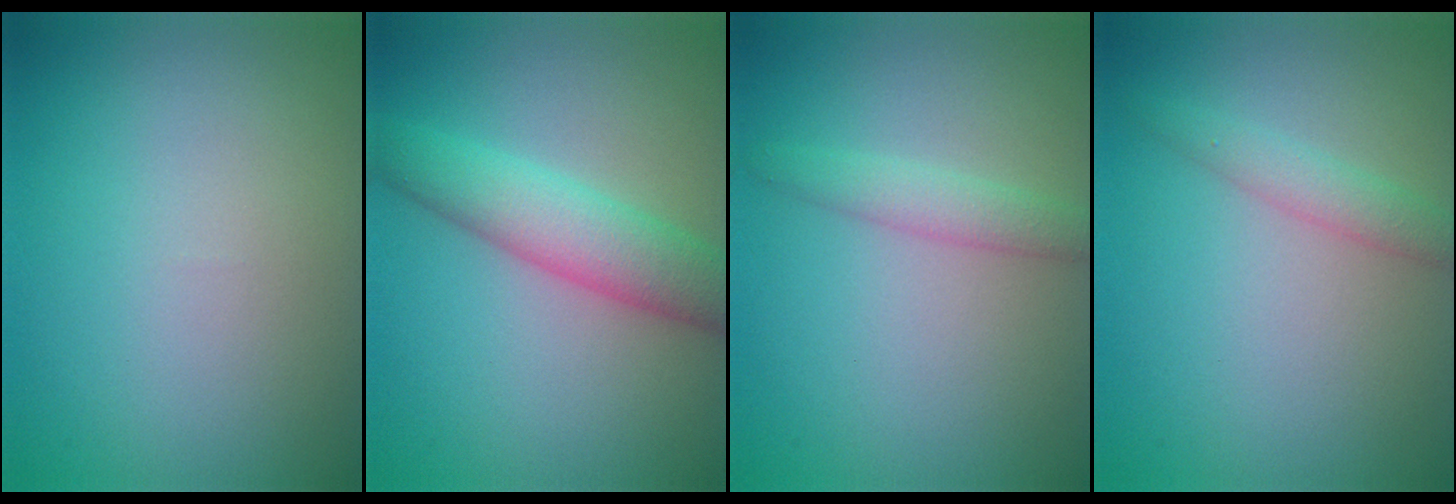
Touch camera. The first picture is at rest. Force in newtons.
{"total": 5.1, "press": 5.0, "slide": 0.2}
{"total": 2.2, "press": 2.2, "slide": 0.1}
{"total": 1.9, "press": 1.9, "slide": 0.1}